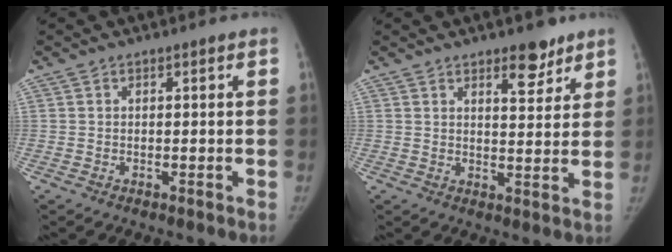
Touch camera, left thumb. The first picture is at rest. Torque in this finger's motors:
{"motor_torque": [0.30, -0.22, 0.86, -0.60, 0.04]}